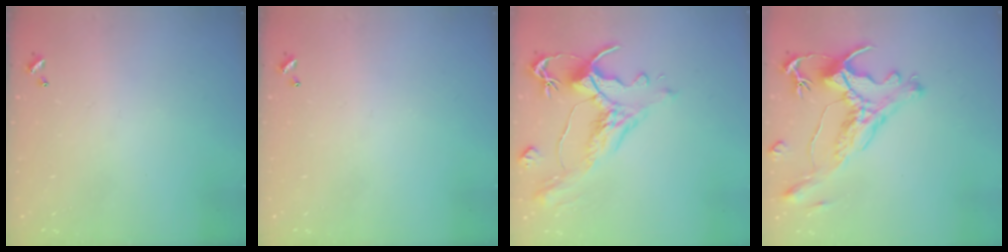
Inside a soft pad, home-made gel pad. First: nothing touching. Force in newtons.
{"total": 0.0}
{"total": 1.5, "press": 0.1, "slide": 1.5}
{"total": 1.9, "press": 1.4, "slide": 1.2}